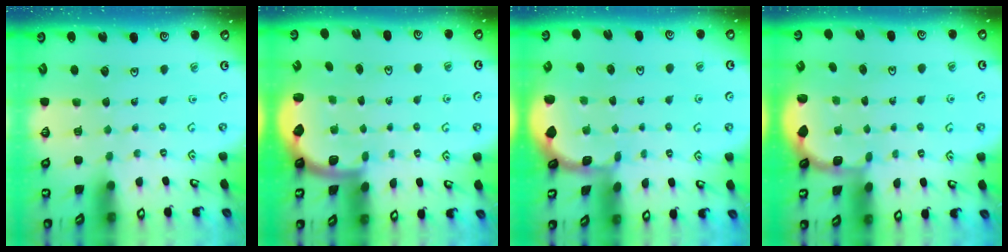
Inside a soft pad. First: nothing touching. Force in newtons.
{"total": 2.0, "press": 2.0, "slide": 0.5}
{"total": 1.3, "press": 1.2, "slide": 0.1}
{"total": 1.9, "press": 1.8, "slide": 0.7}